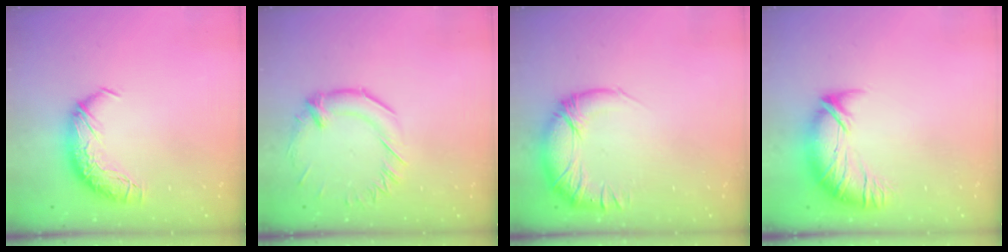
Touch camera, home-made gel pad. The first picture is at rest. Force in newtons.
{"total": 1.2, "press": 0.6, "slide": 1.1}
{"total": 3.3, "press": 2.0, "slide": 2.6}
{"total": 3.5, "press": 2.5, "slide": 2.4}